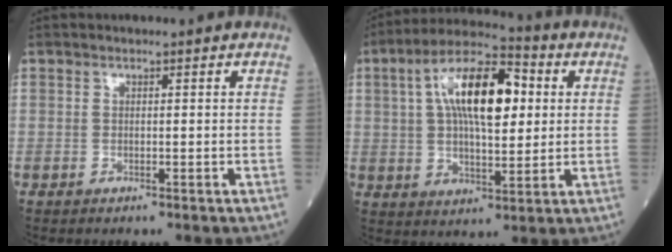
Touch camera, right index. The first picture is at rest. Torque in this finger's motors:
{"motor_torque": [1.20, -0.44, 0.64, 0.21]}